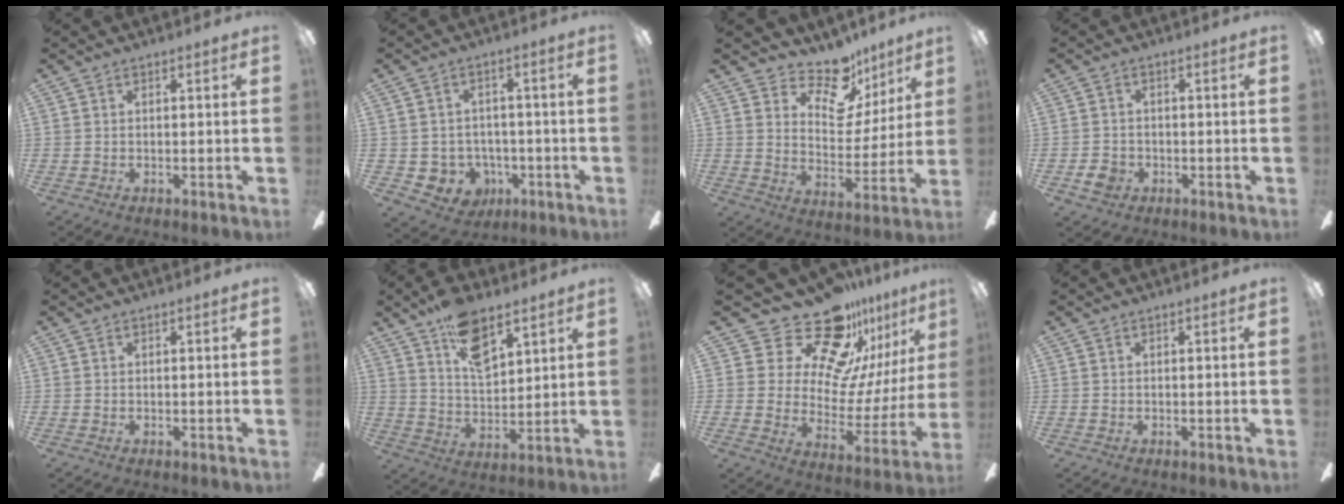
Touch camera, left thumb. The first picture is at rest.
{"total": 5.9, "force": [-0.7, 5.7, 1.3], "torque": [-0.044, 0.002, -0.008]}
{"total": 13.3, "force": [10.1, 6.7, 5.6], "torque": [-0.085, -0.077, 0.183]}
{"total": 3.8, "force": [-1.4, 3.2, 1.5], "torque": [-0.030, 0.008, -0.025]}
{"total": 0.0}
{"total": 13.0, "force": [8.2, 6.4, 7.8], "torque": [-0.121, -0.034, 0.144]}
{"total": 20.6, "force": [17.0, 8.7, 7.7], "torque": [-0.136, -0.130, 0.303]}
{"total": 0.0}